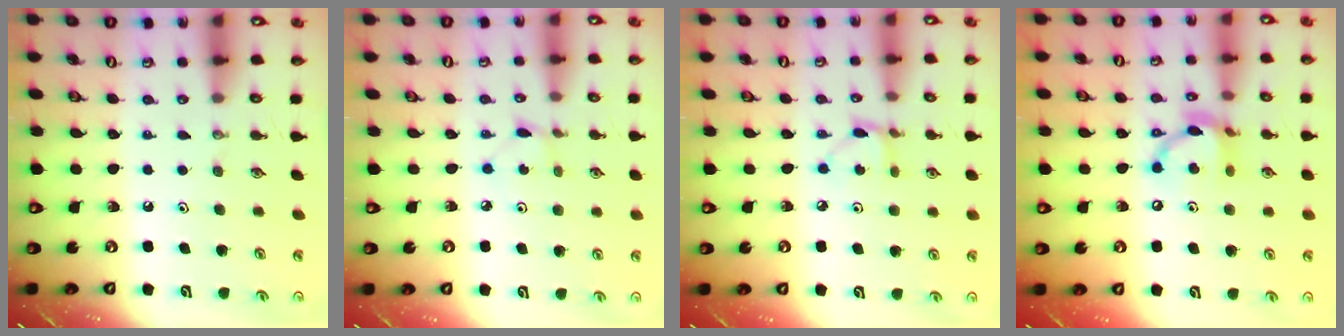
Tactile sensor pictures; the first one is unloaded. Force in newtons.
{"total": 0.7, "press": 0.7, "slide": 0.1}
{"total": 4.0, "press": 4.0, "slide": 0.4}
{"total": 12.6, "press": 12.6, "slide": 1.1}